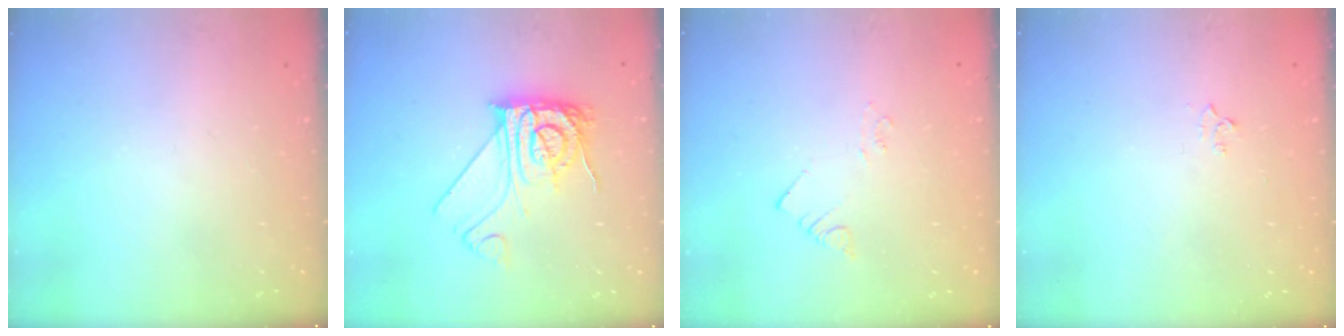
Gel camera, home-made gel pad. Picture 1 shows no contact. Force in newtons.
{"total": 11.8, "press": 11.8, "slide": 1.2}
{"total": 2.1, "press": 2.1, "slide": 0.3}
{"total": 2.9, "press": 2.8, "slide": 0.4}